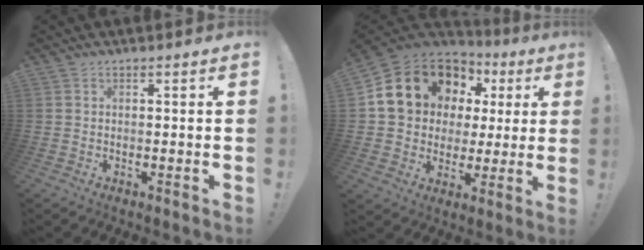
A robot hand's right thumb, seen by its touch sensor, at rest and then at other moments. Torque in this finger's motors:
{"motor_torque": [1.45, 1.54, 0.97, 0.01, 0.30]}